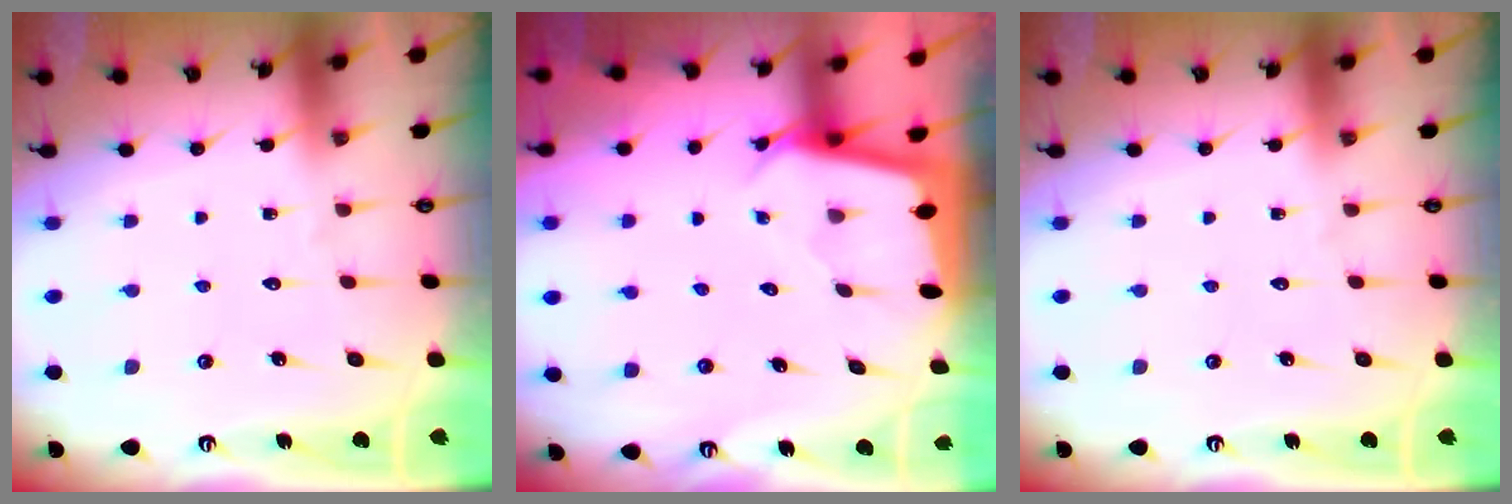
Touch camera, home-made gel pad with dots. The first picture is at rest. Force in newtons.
{"total": 2.4, "press": 2.4, "slide": 0.2}
{"total": 0.0}